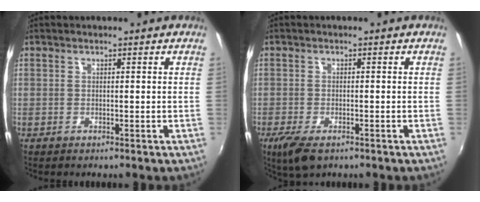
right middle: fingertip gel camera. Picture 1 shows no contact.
{"total": 5.5, "force": [-3.4, 2.2, 3.7], "torque": [-0.085, -0.022, -0.060]}